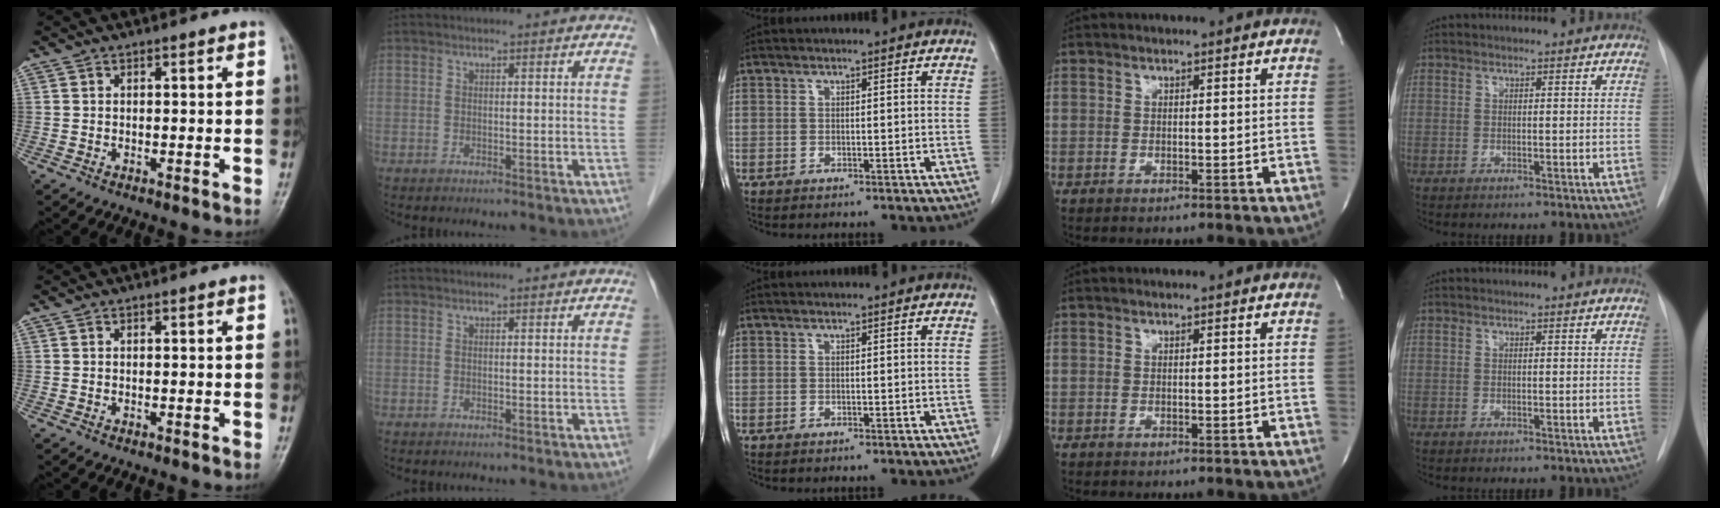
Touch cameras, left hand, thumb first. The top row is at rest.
{}